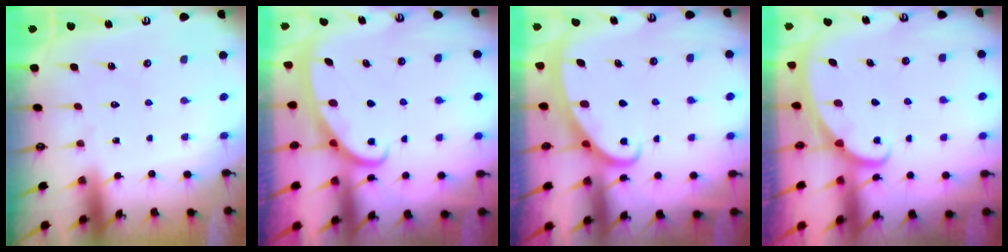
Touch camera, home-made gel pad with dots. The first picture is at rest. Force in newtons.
{"total": 2.6, "press": 2.5, "slide": 0.4}
{"total": 2.6, "press": 2.6, "slide": 0.4}
{"total": 1.7, "press": 1.7, "slide": 0.1}